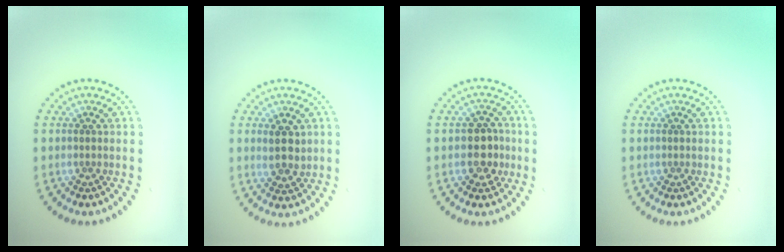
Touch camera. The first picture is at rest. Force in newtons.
{"total": 2.4, "press": 2.3, "slide": 0.8}
{"total": 2.7, "press": 2.6, "slide": 0.8}
{"total": 0.0}